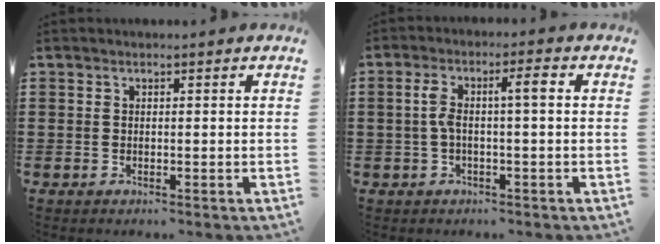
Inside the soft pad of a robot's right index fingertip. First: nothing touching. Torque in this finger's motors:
{"motor_torque": [0.71, -0.22, 0.15, 0.08]}